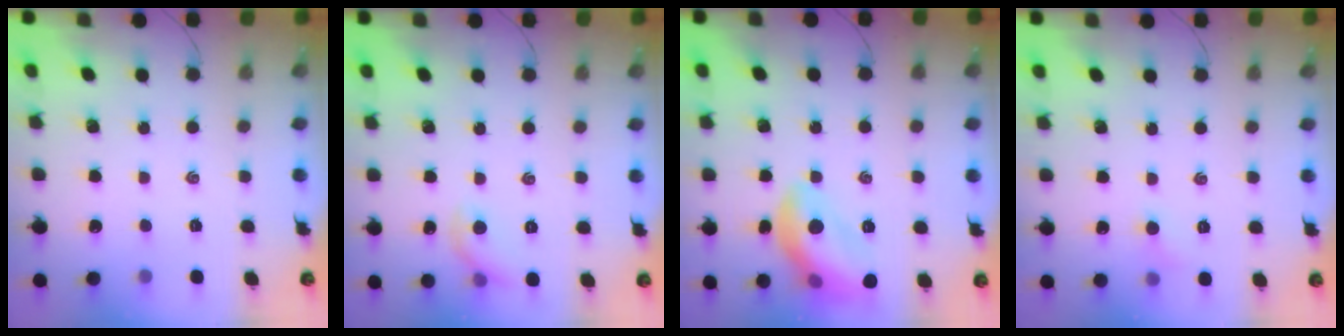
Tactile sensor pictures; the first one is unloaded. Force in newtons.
{"total": 6.3, "press": 6.2, "slide": 1.1}
{"total": 13.7, "press": 13.6, "slide": 1.0}
{"total": 4.8, "press": 4.5, "slide": 1.5}